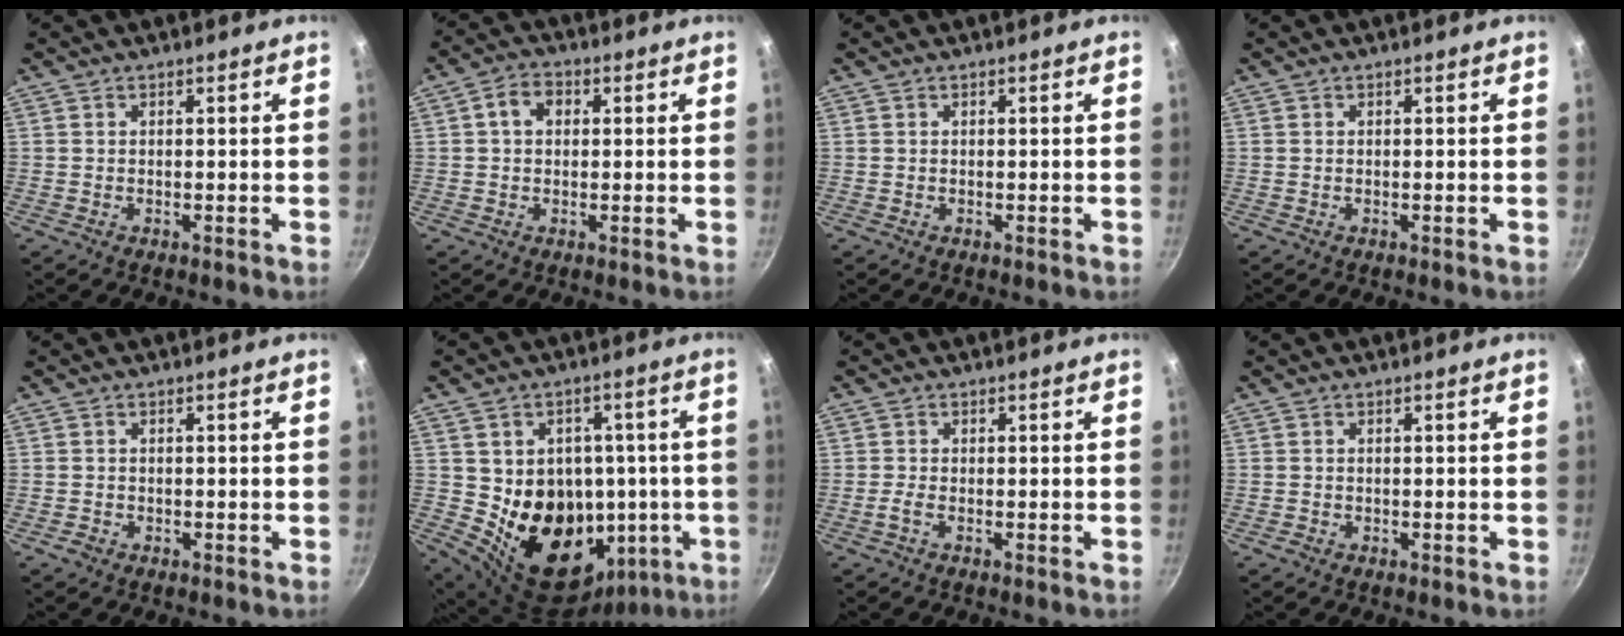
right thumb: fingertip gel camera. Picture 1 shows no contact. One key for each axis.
{"total": 4.9, "fx": 1.0, "fy": 3.7, "fz": 3.1, "tx": -0.036, "ty": 0.011, "tz": 0.008}
{"total": 0.0}
{"total": 0.0}
{"total": 1.3, "fx": -0.7, "fy": 1.0, "fz": 0.5, "tx": -0.006, "ty": 0.004, "tz": -0.009}
{"total": 20.4, "fx": -1.6, "fy": 16.4, "fz": 11.9, "tx": -0.152, "ty": 0.007, "tz": -0.005}
{"total": 1.3, "fx": -0.6, "fy": 0.5, "fz": 1.0, "tx": -0.023, "ty": 0.003, "tz": -0.015}
{"total": 0.7, "fx": -0.3, "fy": 0.6, "fz": 0.2, "tx": -0.004, "ty": 0.002, "tz": -0.006}